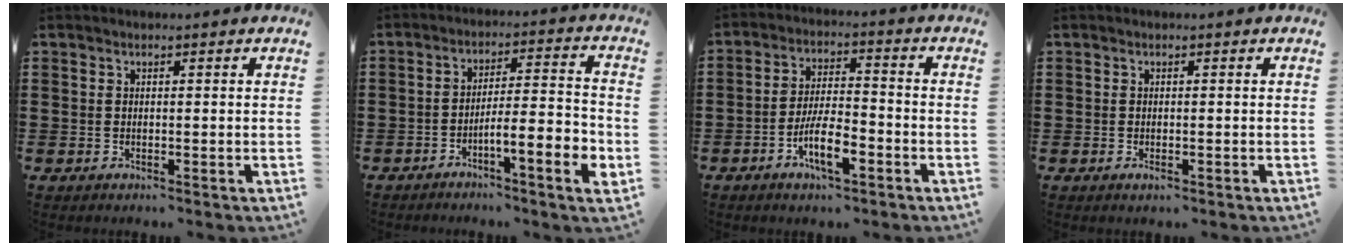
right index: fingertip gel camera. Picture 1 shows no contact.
{"total": 6.7, "force": [-3.6, 1.0, 5.5], "torque": [-0.084, -0.007, -0.068]}
{"total": 7.6, "force": [-3.6, 2.6, 6.2], "torque": [-0.135, -0.005, -0.071]}
{"total": 0.6, "force": [-0.4, 0.2, 0.4], "torque": [-0.010, -0.007, -0.006]}